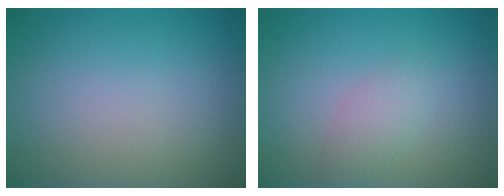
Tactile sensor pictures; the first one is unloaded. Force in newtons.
{"total": 1.8, "press": 1.8, "slide": 0.0}